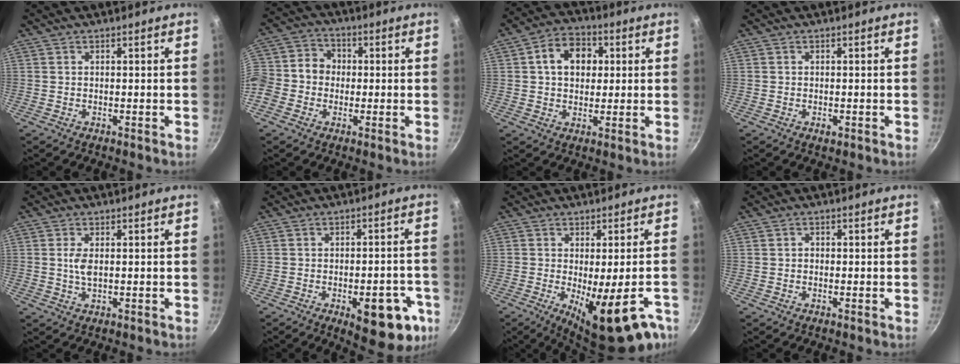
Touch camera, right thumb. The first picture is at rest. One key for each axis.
{"total": 12.3, "fx": -1.3, "fy": 10.9, "fz": 5.7, "tx": -0.103, "ty": 0.038, "tz": -0.041}
{"total": 9.8, "fx": 2.1, "fy": 7.5, "fz": 6.0, "tx": -0.067, "ty": 0.012, "tz": 0.022}
{"total": 1.1, "fx": -0.4, "fy": 0.7, "fz": 0.7, "tx": -0.009, "ty": 0.000, "tz": -0.008}
{"total": 2.9, "fx": 0.3, "fy": 1.4, "fz": 2.5, "tx": -0.049, "ty": -0.001, "tz": 0.007}
{"total": 14.4, "fx": -5.7, "fy": 6.5, "fz": 11.5, "tx": -0.096, "ty": 0.019, "tz": -0.065}
{"total": 16.3, "fx": -7.1, "fy": 4.7, "fz": 14.0, "tx": -0.170, "ty": -0.014, "tz": -0.083}
{"total": 1.0, "fx": -0.1, "fy": 0.9, "fz": 0.4, "tx": -0.005, "ty": 0.005, "tz": -0.003}